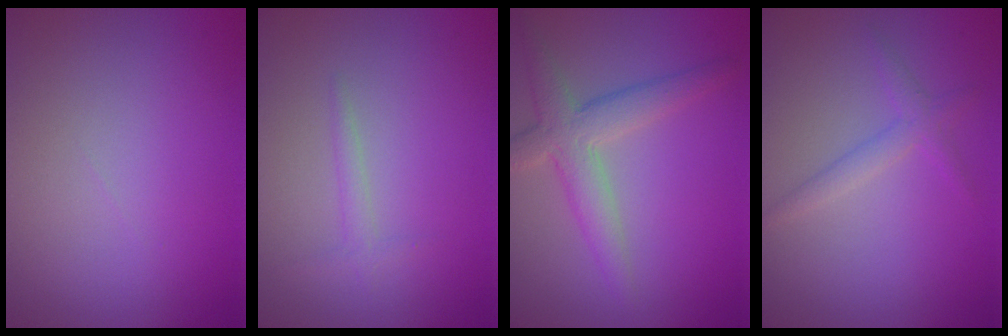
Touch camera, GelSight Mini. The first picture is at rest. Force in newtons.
{"total": 1.1, "press": 1.1, "slide": 0.0}
{"total": 4.0, "press": 4.0, "slide": 0.2}
{"total": 1.7, "press": 1.7, "slide": 0.1}